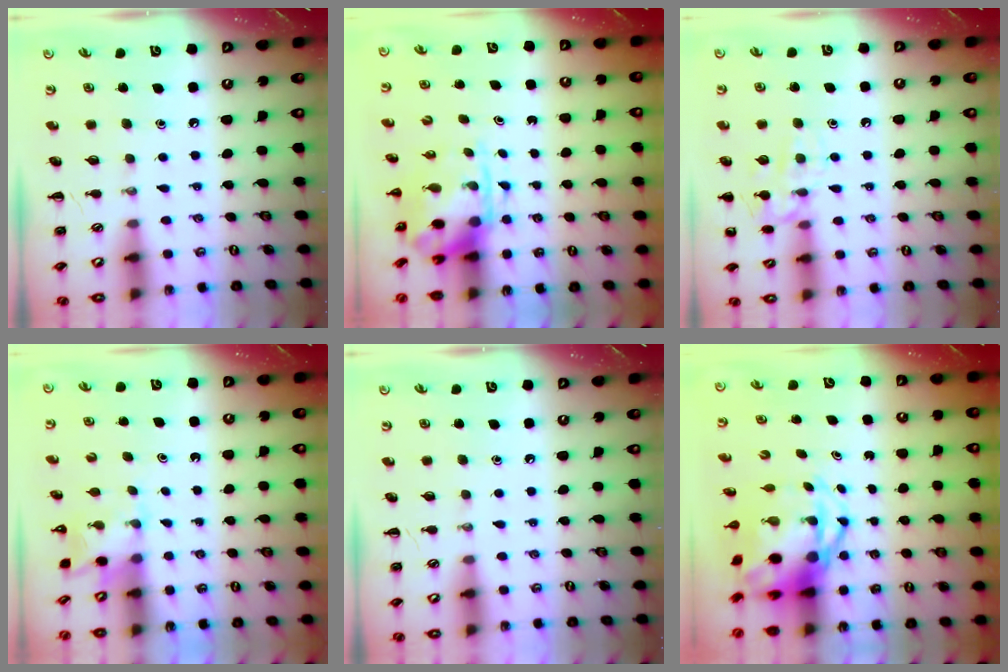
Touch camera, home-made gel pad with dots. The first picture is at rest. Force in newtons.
{"total": 3.7, "press": 3.6, "slide": 0.9}
{"total": 11.1, "press": 11.0, "slide": 1.2}
{"total": 2.2, "press": 2.1, "slide": 0.7}
{"total": 0.0}
{"total": 6.1, "press": 6.0, "slide": 1.3}